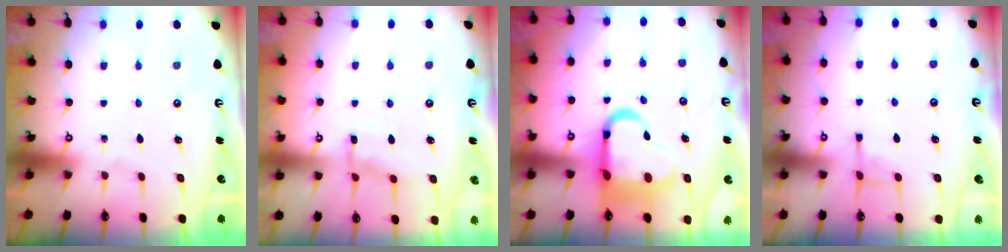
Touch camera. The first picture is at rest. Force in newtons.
{"total": 7.7, "press": 7.7, "slide": 0.7}
{"total": 13.6, "press": 13.2, "slide": 2.9}
{"total": 5.1, "press": 5.1, "slide": 0.9}